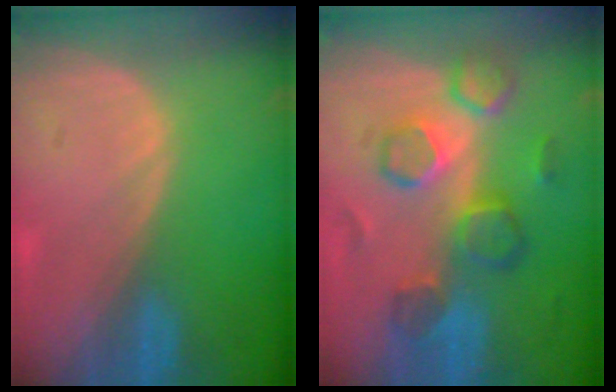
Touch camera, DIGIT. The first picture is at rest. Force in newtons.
{"total": 8.7, "press": 8.5, "slide": 2.1}